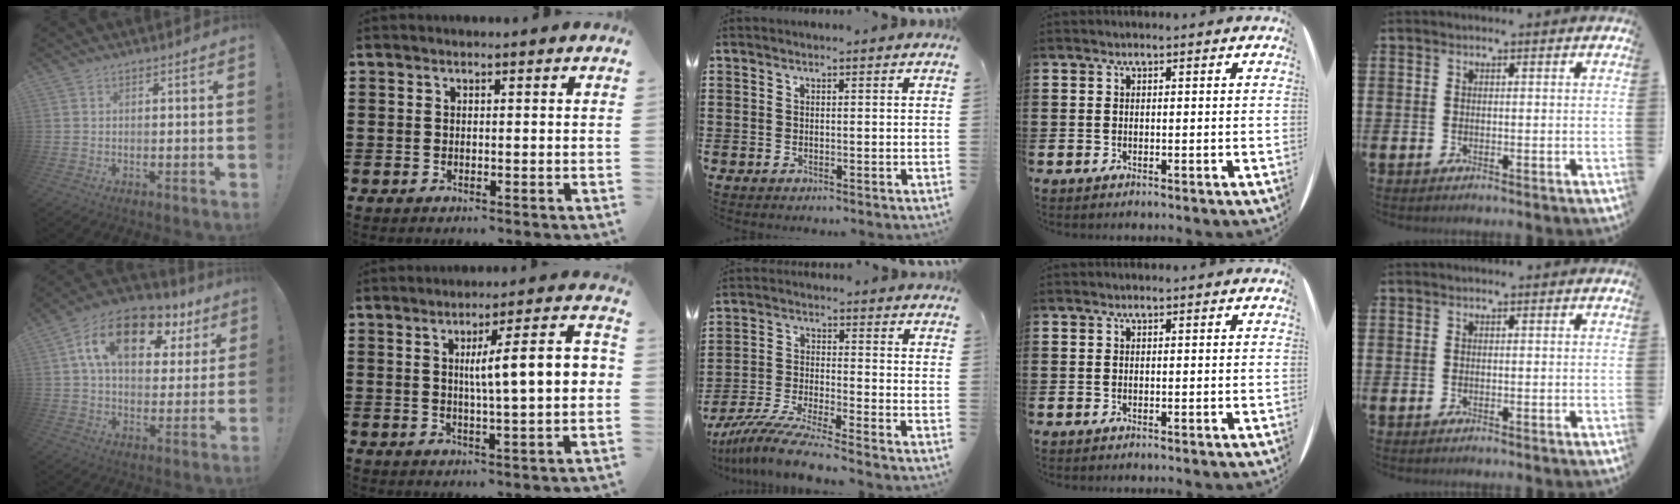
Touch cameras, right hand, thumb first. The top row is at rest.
{"thumb": {"total": 17.6, "force": [8.1, 10.1, 11.9], "torque": [-0.195, -0.027, 0.141]}, "index": {"total": 9.4, "force": [1.1, 1.0, 9.3], "torque": [-0.162, 0.000, 0.011]}, "middle": {"total": 7.6, "force": [-6.9, -0.2, 3.2], "torque": [-0.072, -0.010, -0.134]}}